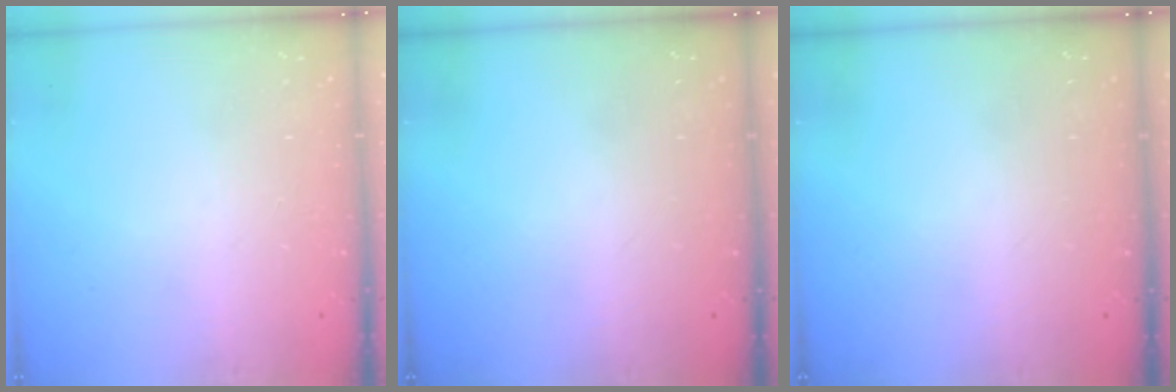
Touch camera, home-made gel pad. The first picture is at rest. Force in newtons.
{"total": 0.0}
{"total": 0.0}